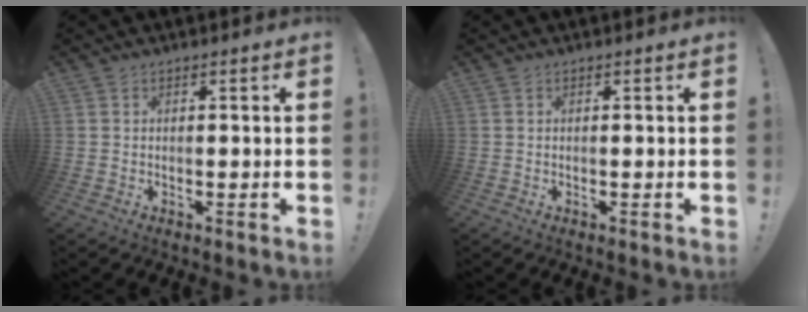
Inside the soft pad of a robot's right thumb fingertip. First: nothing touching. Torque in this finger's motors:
{"motor_torque": [0.00, 0.00, 0.00, 0.00, 0.00]}